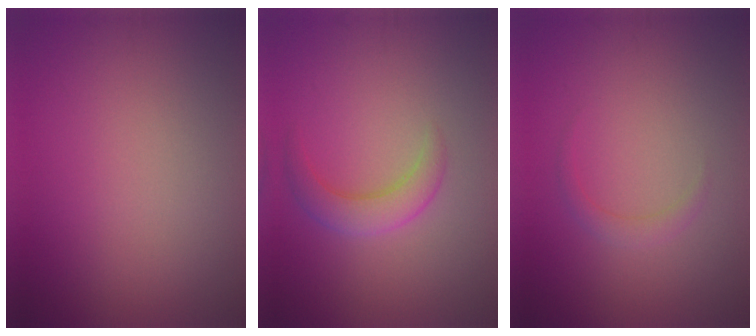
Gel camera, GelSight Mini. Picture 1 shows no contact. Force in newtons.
{"total": 2.9, "press": 2.9, "slide": 0.1}
{"total": 0.8, "press": 0.8, "slide": 0.0}